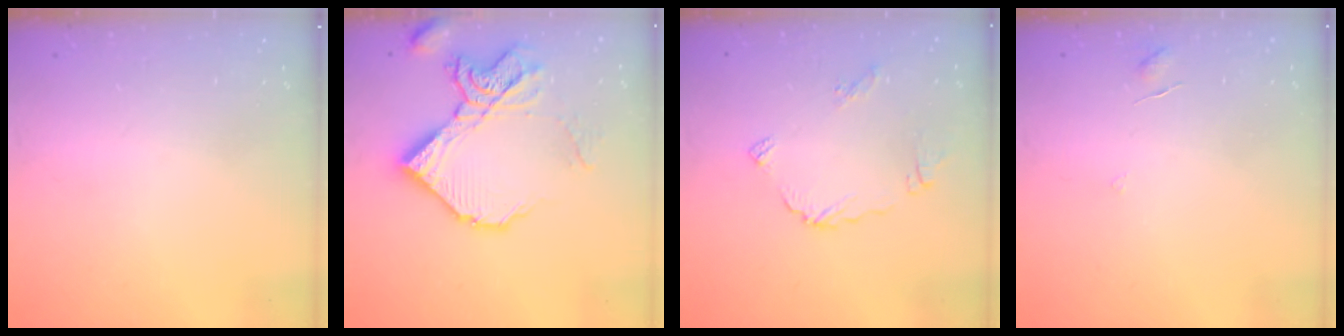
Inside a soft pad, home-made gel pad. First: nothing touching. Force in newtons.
{"total": 15.5, "press": 15.4, "slide": 1.2}
{"total": 8.0, "press": 8.0, "slide": 0.9}
{"total": 2.9, "press": 2.9, "slide": 0.2}